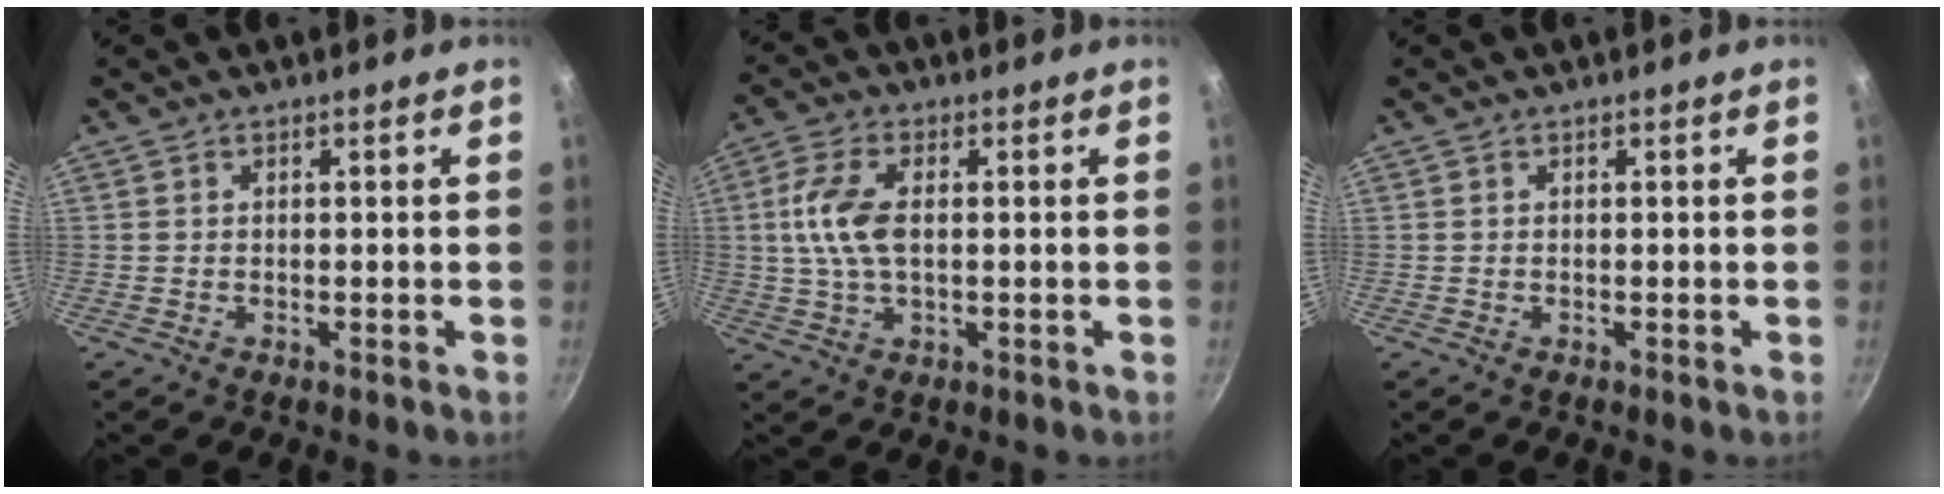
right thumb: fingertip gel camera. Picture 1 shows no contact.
{"total": 8.6, "force": [0.8, 4.5, 7.3], "torque": [-0.149, 0.010, 0.010]}
{"total": 0.0}